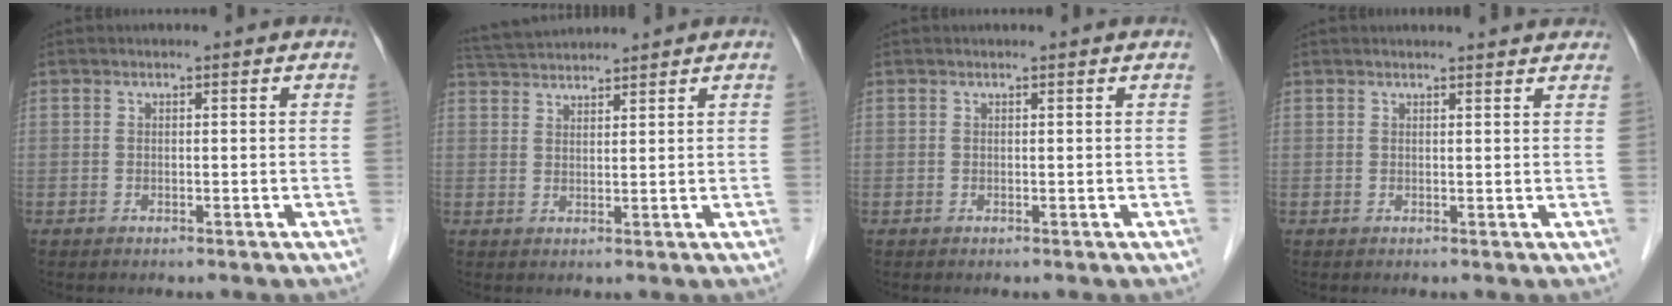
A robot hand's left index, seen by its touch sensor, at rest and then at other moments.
{"total": 6.1, "force": [6.0, 0.1, 1.3], "torque": [-0.031, 0.036, 0.107]}
{"total": 0.9, "force": [0.9, 0.1, 0.3], "torque": [-0.010, 0.006, 0.010]}
{"total": 6.0, "force": [5.7, 0.7, 1.7], "torque": [-0.018, 0.010, 0.052]}